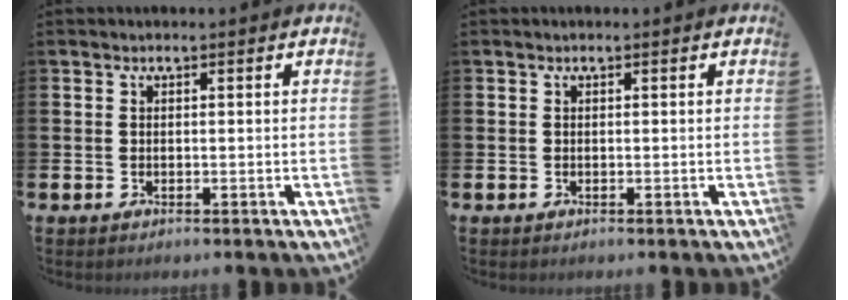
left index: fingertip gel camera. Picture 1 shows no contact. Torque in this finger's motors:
{"motor_torque": [-0.06, 0.07, -0.01, -0.01]}